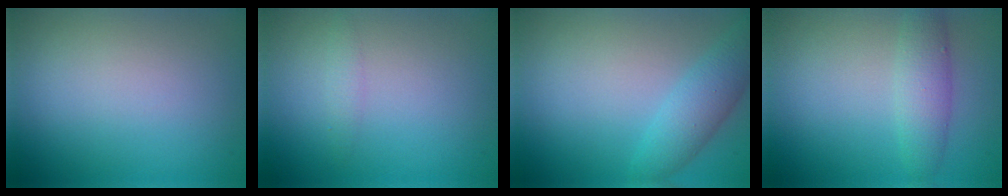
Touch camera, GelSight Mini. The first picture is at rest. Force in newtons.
{"total": 1.0, "press": 1.0, "slide": 0.0}
{"total": 3.0, "press": 3.0, "slide": 0.2}
{"total": 2.9, "press": 2.9, "slide": 0.0}